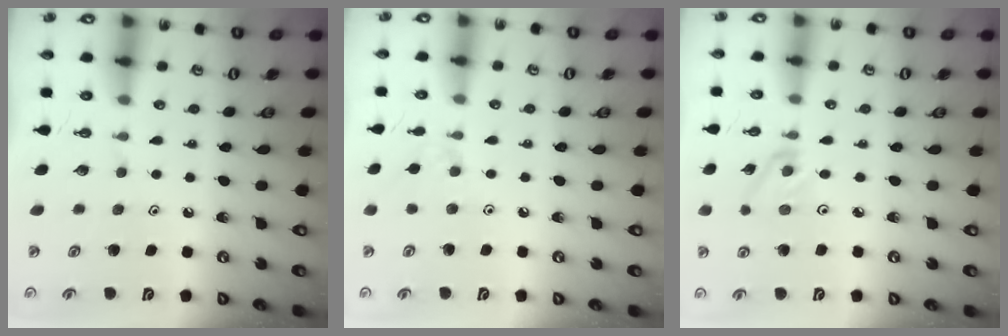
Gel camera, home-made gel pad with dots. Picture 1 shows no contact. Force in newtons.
{"total": 3.0, "press": 2.9, "slide": 0.5}
{"total": 2.6, "press": 2.6, "slide": 0.4}